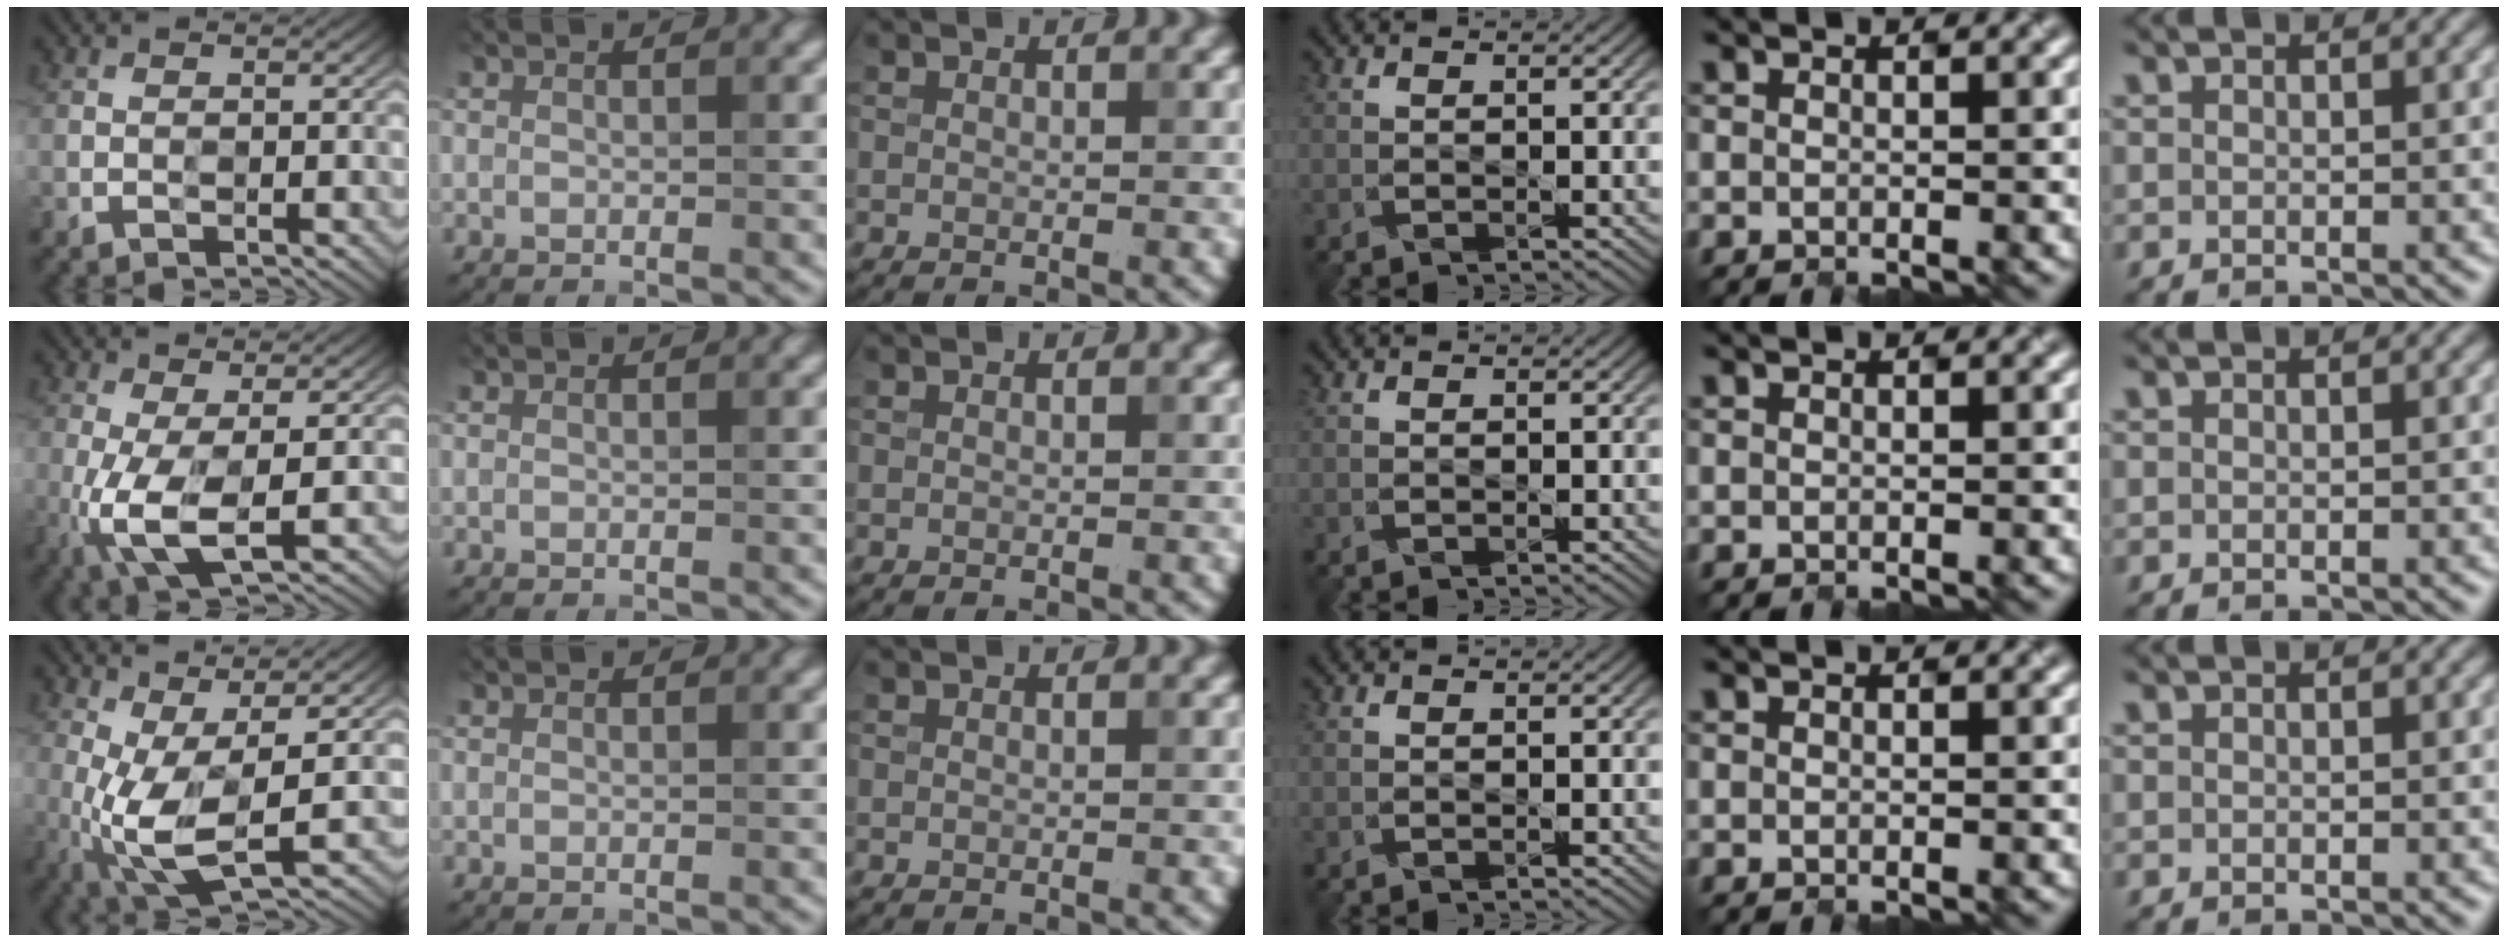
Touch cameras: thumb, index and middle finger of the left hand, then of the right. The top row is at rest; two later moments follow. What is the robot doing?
{"motion": "open", "object": "sandwich press"}